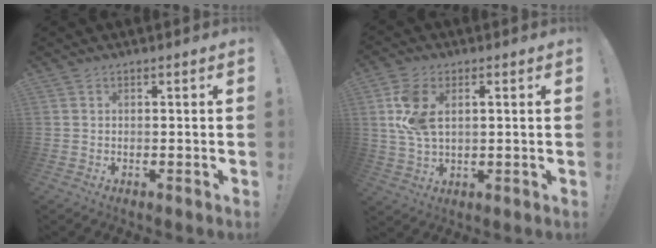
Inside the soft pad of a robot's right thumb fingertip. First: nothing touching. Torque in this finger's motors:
{"motor_torque": [0.20, 0.21, 0.12, 0.13, 0.16]}